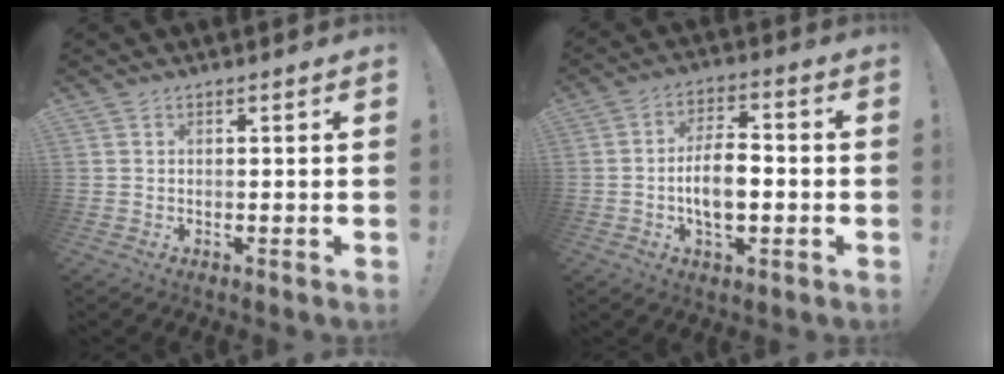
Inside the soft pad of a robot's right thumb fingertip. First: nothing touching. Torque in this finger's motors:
{"motor_torque": [-0.06, 0.32, 0.30, 0.47, 0.12]}